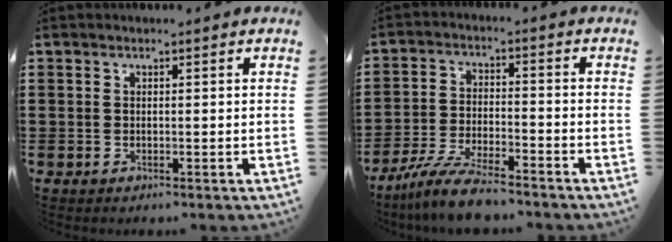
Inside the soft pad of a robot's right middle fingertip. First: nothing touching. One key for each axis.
{"total": 7.8, "fx": -6.8, "fy": 0.9, "fz": 3.7, "tx": -0.079, "ty": 0.000, "tz": -0.131}